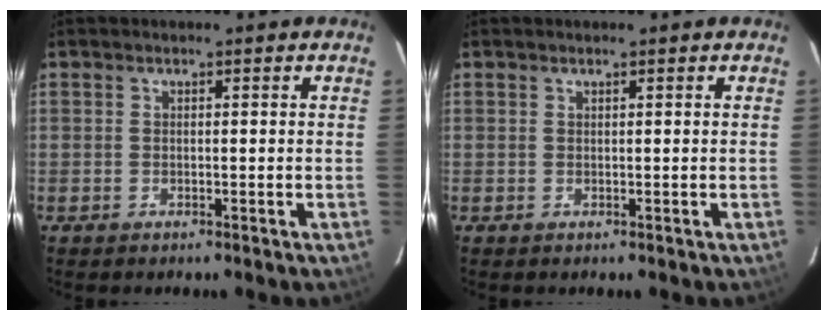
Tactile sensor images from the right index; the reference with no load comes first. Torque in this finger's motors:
{"motor_torque": [-0.05, 0.15, -0.13, -0.01]}